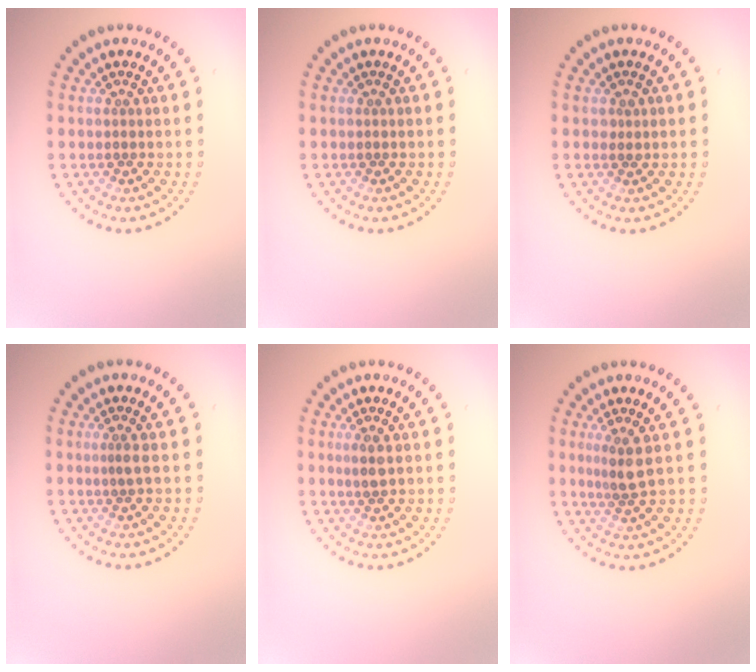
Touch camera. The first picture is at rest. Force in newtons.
{"total": 0.0}
{"total": 0.5, "press": 0.5, "slide": 0.1}
{"total": 0.7, "press": 0.4, "slide": 0.6}
{"total": 1.4, "press": 1.3, "slide": 0.5}
{"total": 2.3, "press": 1.8, "slide": 1.5}